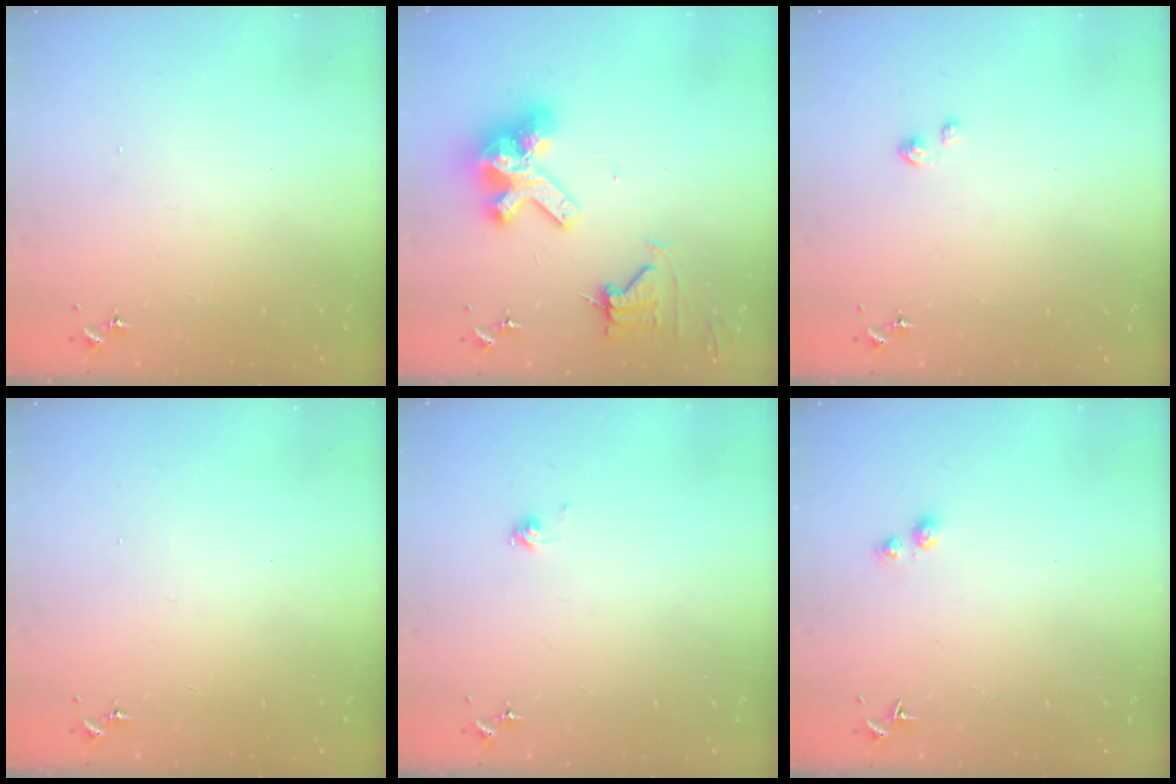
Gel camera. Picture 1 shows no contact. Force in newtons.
{"total": 15.4, "press": 15.3, "slide": 1.7}
{"total": 2.5, "press": 2.5, "slide": 0.3}
{"total": 0.0}
{"total": 2.1, "press": 2.1, "slide": 0.2}
{"total": 3.4, "press": 3.4, "slide": 0.6}